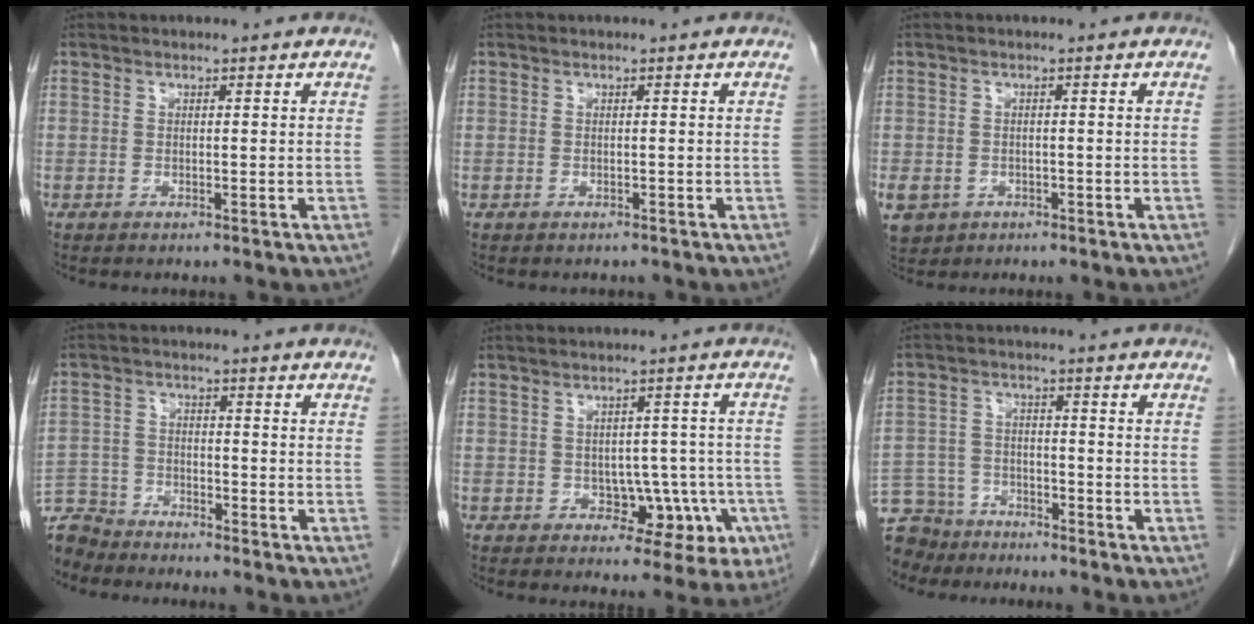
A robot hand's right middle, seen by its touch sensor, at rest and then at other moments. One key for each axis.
{"total": 0.9, "fx": -0.8, "fy": 0.4, "fz": 0.0, "tx": -0.012, "ty": -0.001, "tz": -0.012}
{"total": 10.0, "fx": -4.2, "fy": 8.4, "fz": 3.5, "tx": -0.110, "ty": -0.002, "tz": -0.056}
{"total": 7.5, "fx": -7.1, "fy": 2.3, "fz": -0.2, "tx": 0.000, "ty": 0.001, "tz": -0.142}
{"total": 6.9, "fx": -2.1, "fy": 4.7, "fz": 4.6, "tx": -0.041, "ty": 0.020, "tz": -0.016}
{"total": 11.1, "fx": -9.6, "fy": 5.4, "fz": 1.6, "tx": -0.048, "ty": 0.007, "tz": -0.164}